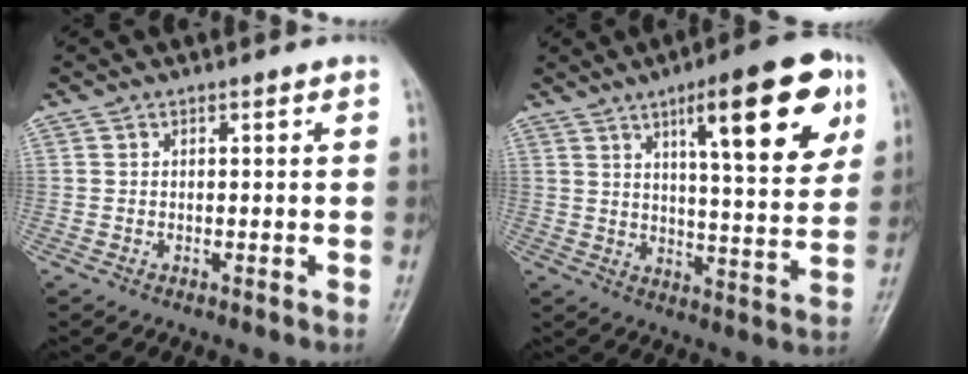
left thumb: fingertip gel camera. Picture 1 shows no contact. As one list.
[{"total": 18.7, "force": [8.6, 4.8, 15.9], "torque": [-0.196, -0.029, 0.122]}]